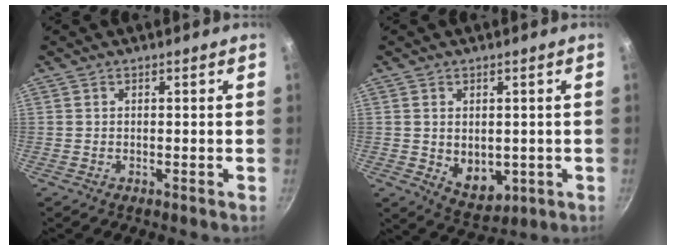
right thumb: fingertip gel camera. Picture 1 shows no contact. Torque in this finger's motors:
{"motor_torque": [-0.25, 0.54, 0.37, 0.56, -0.03]}